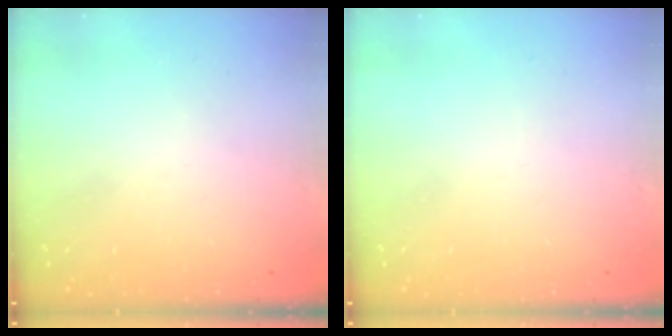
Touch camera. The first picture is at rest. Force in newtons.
{"total": 0.0}